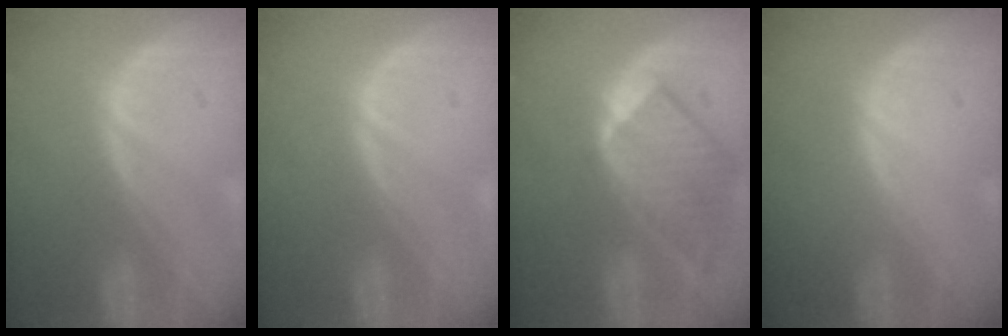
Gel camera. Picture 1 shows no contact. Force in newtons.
{"total": 0.5, "press": 0.1, "slide": 0.5}
{"total": 9.1, "press": 8.0, "slide": 4.4}
{"total": 0.0}